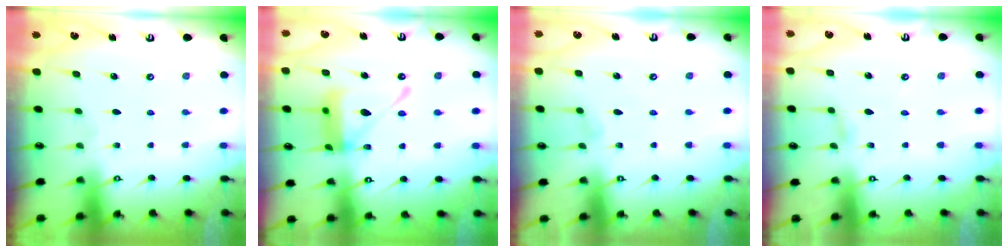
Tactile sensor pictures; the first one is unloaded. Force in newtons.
{"total": 16.1, "press": 16.0, "slide": 1.7}
{"total": 2.8, "press": 2.8, "slide": 0.3}
{"total": 2.8, "press": 2.8, "slide": 0.3}